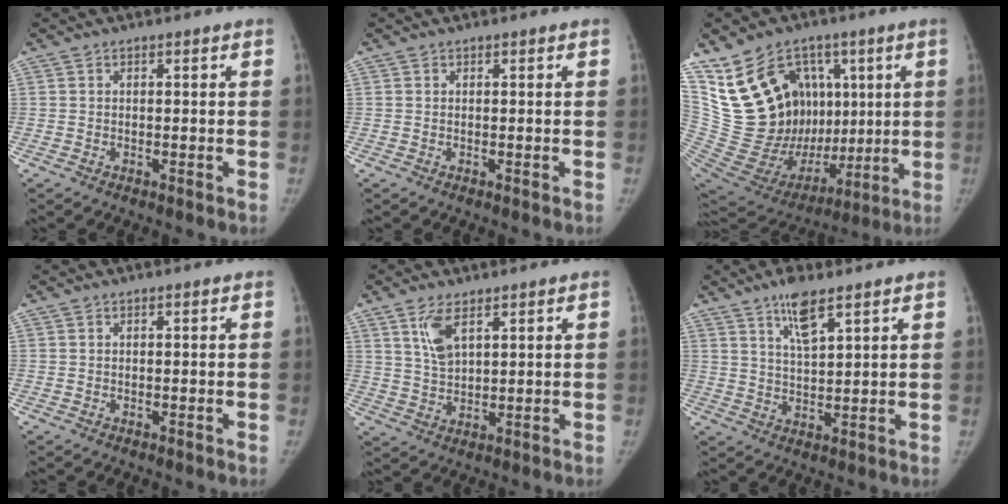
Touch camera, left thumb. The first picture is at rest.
{"total": 0.0}
{"total": 25.8, "force": [7.5, 18.1, 16.7], "torque": [-0.265, 0.000, 0.163]}
{"total": 0.0}
{"total": 5.8, "force": [3.3, 2.7, 4.0], "torque": [-0.070, -0.019, 0.071]}
{"total": 6.5, "force": [4.3, 1.6, 4.7], "torque": [-0.079, -0.025, 0.080]}